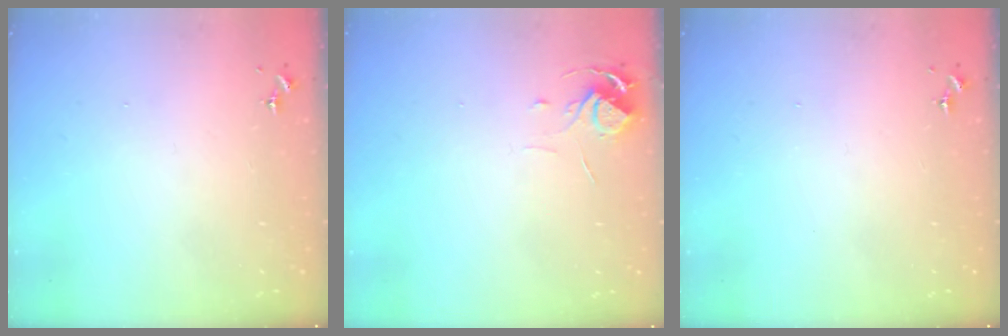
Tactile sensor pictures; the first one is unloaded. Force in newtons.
{"total": 5.7, "press": 5.7, "slide": 0.4}
{"total": 0.0}